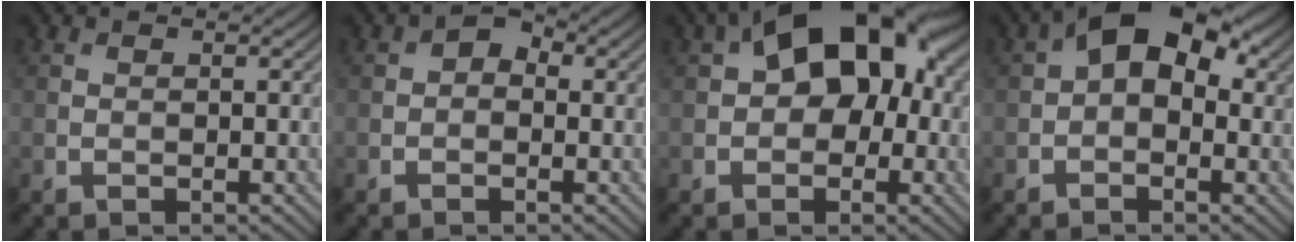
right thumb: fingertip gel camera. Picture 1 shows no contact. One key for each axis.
{"total": 2.1, "fx": -0.1, "fy": 1.5, "fz": 1.4, "tx": -0.022, "ty": 0.005, "tz": -0.011}
{"total": 13.1, "fx": 2.3, "fy": 8.4, "fz": 9.8, "tx": -0.135, "ty": 0.024, "tz": 0.020}
{"total": 8.5, "fx": 1.7, "fy": 5.3, "fz": 6.5, "tx": -0.101, "ty": 0.015, "tz": 0.013}